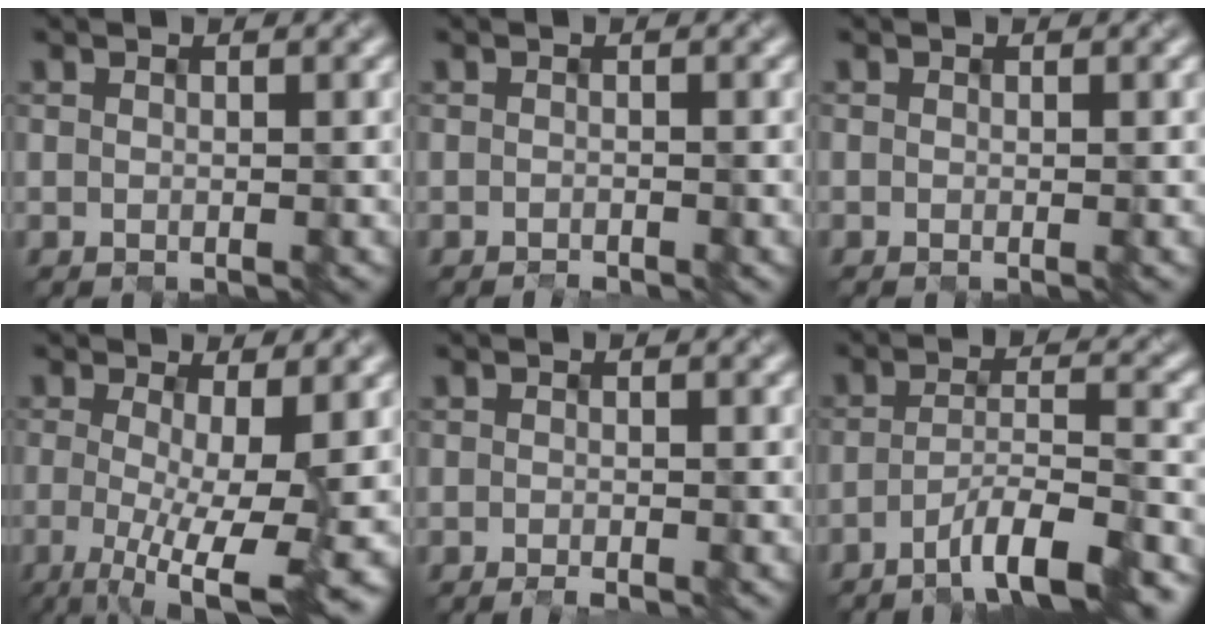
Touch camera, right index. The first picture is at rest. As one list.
[{"total": 0.6, "force": [-0.6, 0.0, 0.1], "torque": [-0.004, -0.001, -0.007]}, {"total": 0.0}, {"total": 8.3, "force": [-1.3, 1.9, 8.0], "torque": [-0.110, -0.011, -0.014]}, {"total": 0.8, "force": [-0.4, 0.1, 0.6], "torque": [-0.011, -0.002, -0.004]}, {"total": 7.1, "force": [-4.7, 1.3, 5.1], "torque": [-0.074, 0.007, -0.076]}]